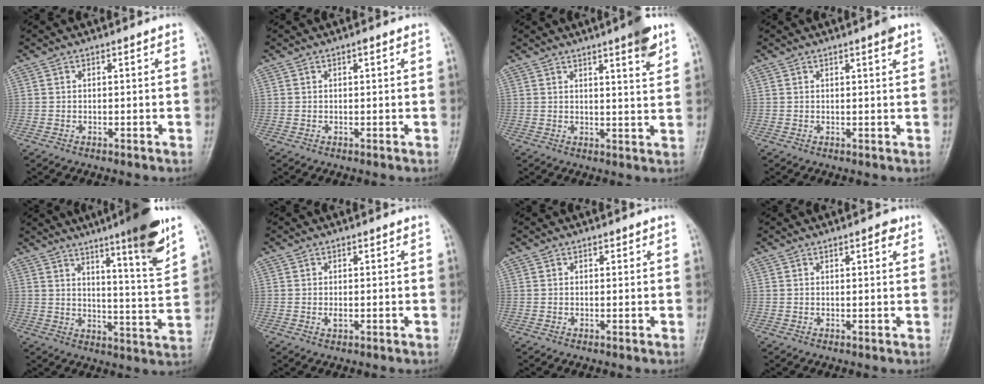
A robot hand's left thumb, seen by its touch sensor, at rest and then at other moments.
{"total": 0.9, "force": [0.4, 0.5, 0.7], "torque": [-0.005, 0.001, 0.003]}
{"total": 7.1, "force": [4.2, 1.2, 5.6], "torque": [-0.068, -0.021, 0.055]}
{"total": 2.2, "force": [1.3, 0.5, 1.8], "torque": [-0.020, -0.005, 0.016]}
{"total": 15.3, "force": [9.4, 1.5, 12.0], "torque": [-0.158, -0.054, 0.140]}
{"total": 1.4, "force": [-0.2, 1.0, 1.1], "torque": [-0.014, -0.002, -0.005]}
{"total": 1.0, "force": [0.4, 0.7, 0.4], "torque": [0.005, 0.000, 0.004]}
{"total": 2.4, "force": [1.2, 1.1, 1.8], "torque": [-0.014, -0.002, 0.014]}